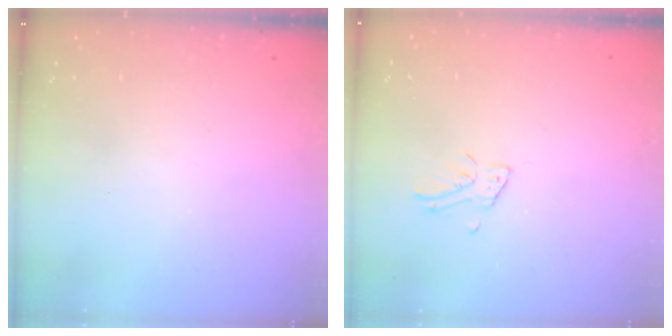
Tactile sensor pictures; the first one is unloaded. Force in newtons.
{"total": 3.7, "press": 3.7, "slide": 0.2}